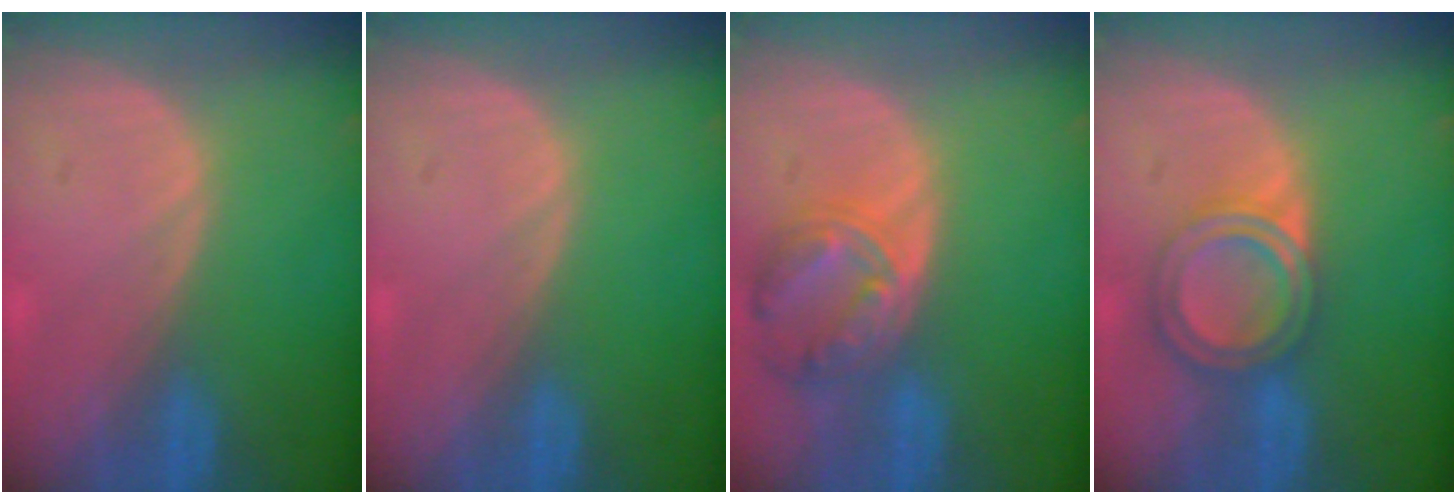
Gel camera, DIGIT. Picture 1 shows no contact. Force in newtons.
{"total": 0.0}
{"total": 8.2, "press": 7.2, "slide": 4.0}
{"total": 6.5, "press": 5.8, "slide": 2.9}